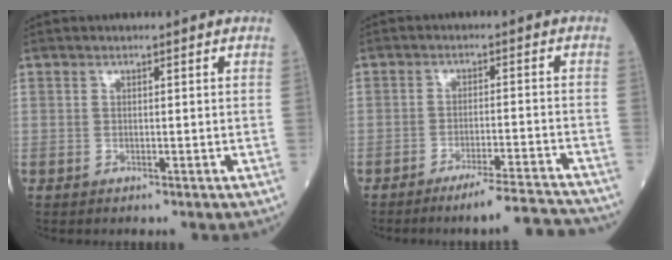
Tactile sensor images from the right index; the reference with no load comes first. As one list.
[{"total": 9.0, "force": [-8.4, -0.9, 3.2], "torque": [-0.027, 0.006, -0.127]}]